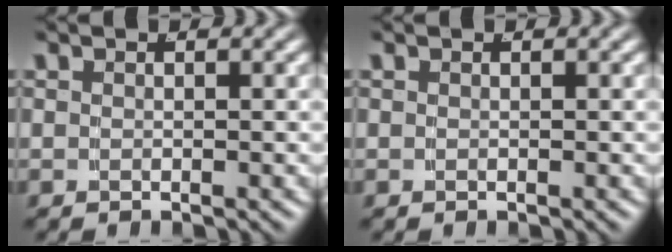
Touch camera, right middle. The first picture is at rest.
{"total": 0.0}